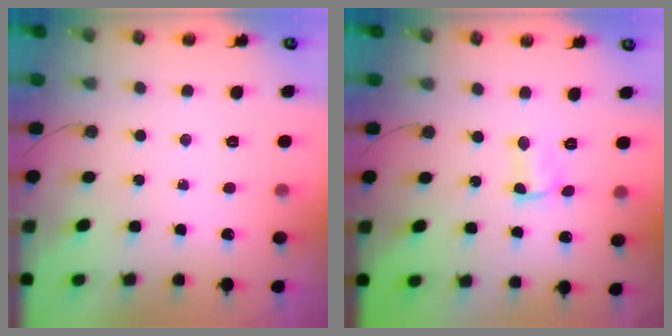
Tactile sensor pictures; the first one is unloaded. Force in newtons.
{"total": 1.6, "press": 1.5, "slide": 0.5}